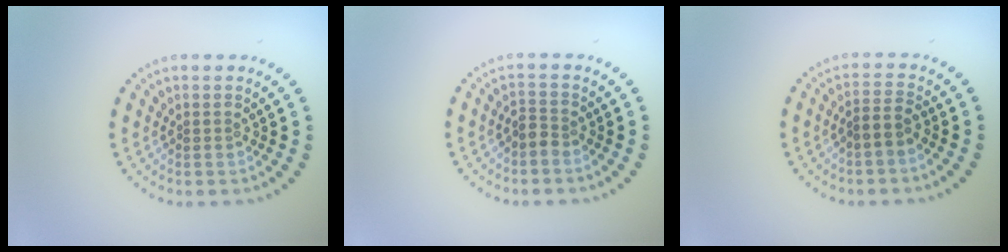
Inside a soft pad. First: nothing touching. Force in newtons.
{"total": 1.3, "press": 1.0, "slide": 0.8}
{"total": 1.9, "press": 1.4, "slide": 1.3}